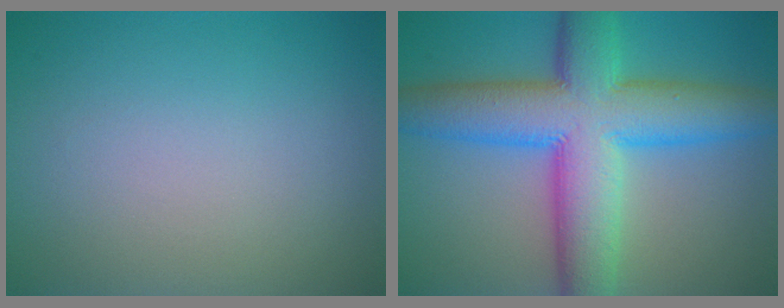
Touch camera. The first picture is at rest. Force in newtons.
{"total": 11.7, "press": 11.7, "slide": 0.0}